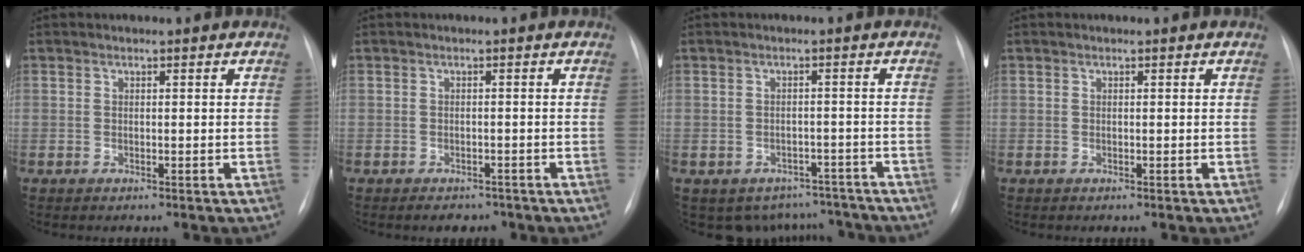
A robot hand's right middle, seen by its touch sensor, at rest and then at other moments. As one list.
[{"total": 2.7, "force": [-2.2, 1.4, 0.7], "torque": [-0.007, 0.001, -0.023]}, {"total": 8.2, "force": [-6.8, 4.5, 0.3], "torque": [0.012, 0.026, -0.076]}, {"total": 0.0}]